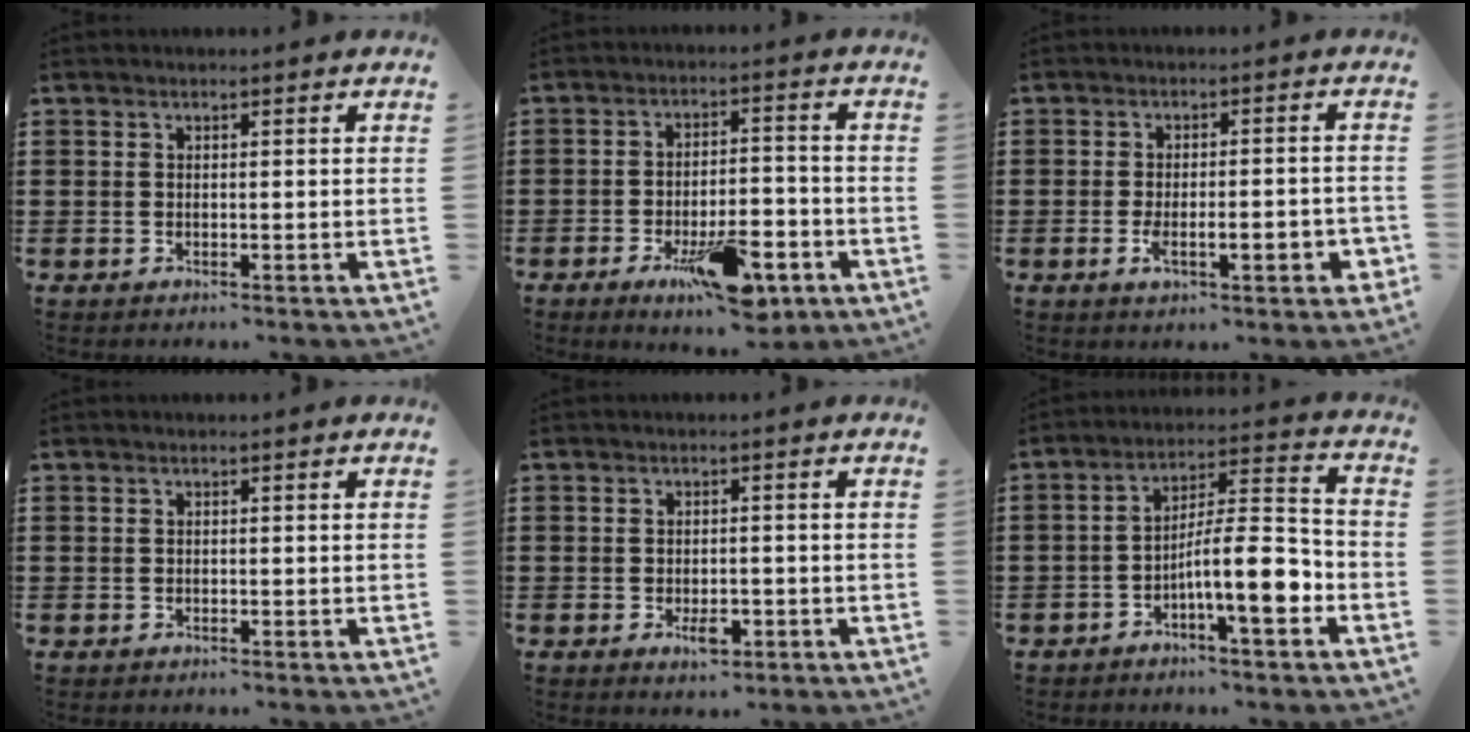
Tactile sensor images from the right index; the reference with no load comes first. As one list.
[{"total": 10.8, "force": [-5.3, 3.9, 8.5], "torque": [-0.134, 0.007, -0.087]}, {"total": 5.5, "force": [-1.8, 1.6, 4.9], "torque": [-0.081, -0.004, -0.035]}, {"total": 0.0}, {"total": 2.7, "force": [-1.0, 1.3, 2.2], "torque": [-0.039, 0.001, -0.017]}, {"total": 10.4, "force": [-4.2, 2.2, 9.2], "torque": [-0.159, 0.007, -0.074]}]